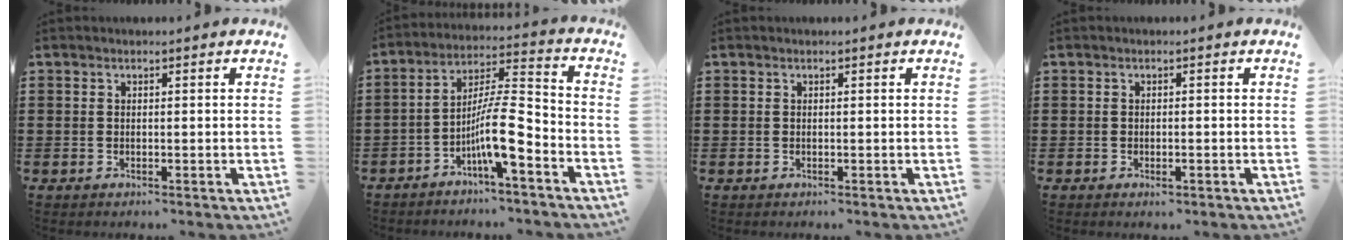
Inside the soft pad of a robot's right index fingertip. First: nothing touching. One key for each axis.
{"total": 9.6, "fx": -4.7, "fy": 1.8, "fz": 8.2, "tx": -0.158, "ty": 0.002, "tz": -0.088}
{"total": 0.0}
{"total": 0.9, "fx": -0.6, "fy": 0.4, "fz": 0.5, "tx": -0.012, "ty": -0.004, "tz": -0.010}